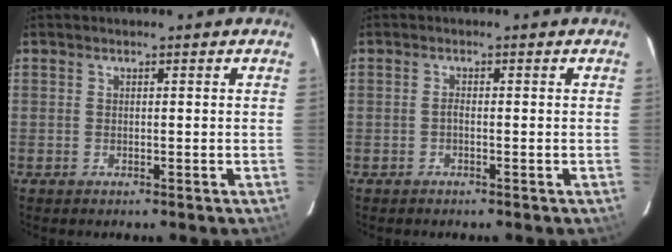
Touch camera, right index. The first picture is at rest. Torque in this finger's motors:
{"motor_torque": [0.18, 0.06, 0.11, 0.02]}